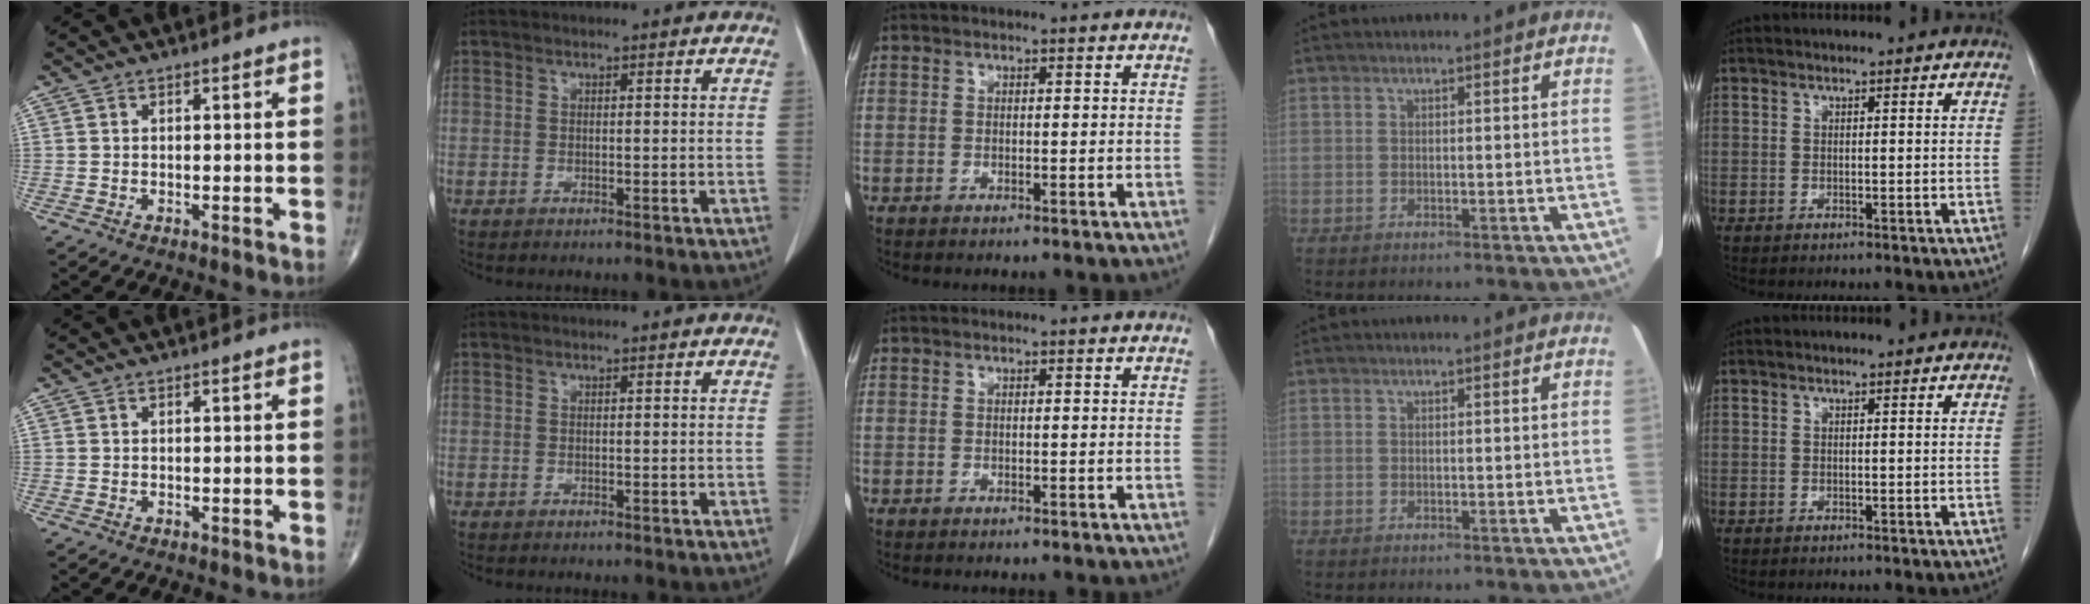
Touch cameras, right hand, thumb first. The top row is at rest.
{}